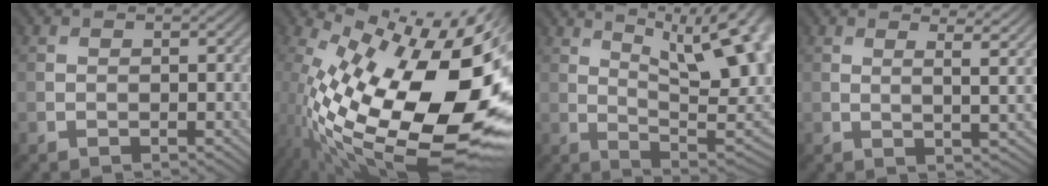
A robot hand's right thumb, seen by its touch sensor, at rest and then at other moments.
{"total": 18.7, "force": [-0.6, 8.0, 16.8], "torque": [-0.304, -0.054, 0.005]}
{"total": 17.0, "force": [5.9, 6.5, 14.5], "torque": [-0.195, 0.041, 0.102]}
{"total": 4.3, "force": [2.7, 0.6, 3.2], "torque": [-0.042, 0.009, 0.034]}